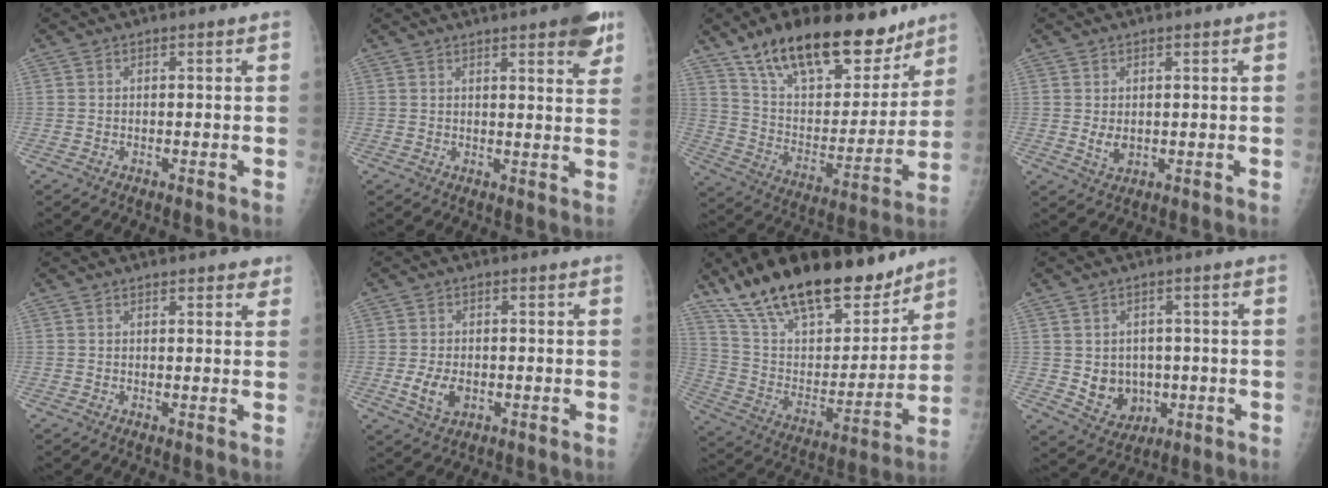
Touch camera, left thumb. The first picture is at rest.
{"total": 8.7, "force": [5.2, 2.0, 6.6], "torque": [-0.064, -0.018, 0.062]}
{"total": 24.7, "force": [17.5, 10.9, 13.7], "torque": [-0.176, -0.065, 0.288]}
{"total": 2.6, "force": [0.3, 1.8, 1.9], "torque": [-0.027, -0.008, 0.013]}
{"total": 2.4, "force": [1.9, 0.9, 1.1], "torque": [0.004, -0.006, 0.018]}
{"total": 4.9, "force": [-1.1, 3.1, 3.5], "torque": [-0.065, -0.005, -0.015]}
{"total": 27.4, "force": [20.5, 10.4, 14.8], "torque": [-0.221, -0.074, 0.346]}
{"total": 7.4, "force": [-0.6, 6.2, 3.9], "torque": [-0.027, -0.004, 0.010]}